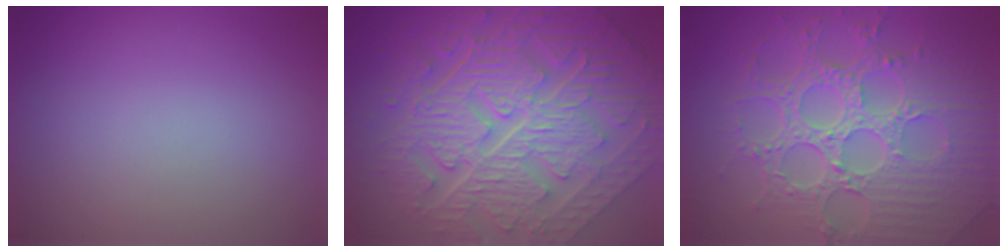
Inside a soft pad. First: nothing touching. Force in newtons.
{"total": 11.4, "press": 7.7, "slide": 8.4}
{"total": 8.4, "press": 6.2, "slide": 5.6}